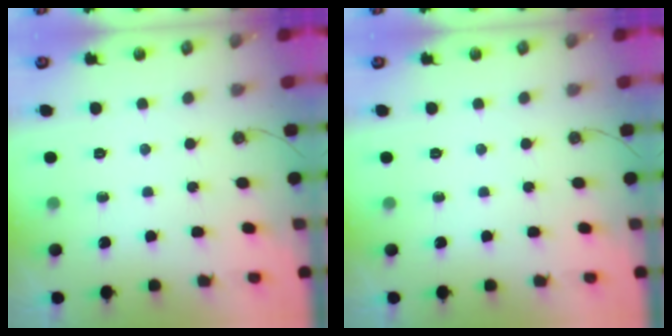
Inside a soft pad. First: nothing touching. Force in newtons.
{"total": 0.0}